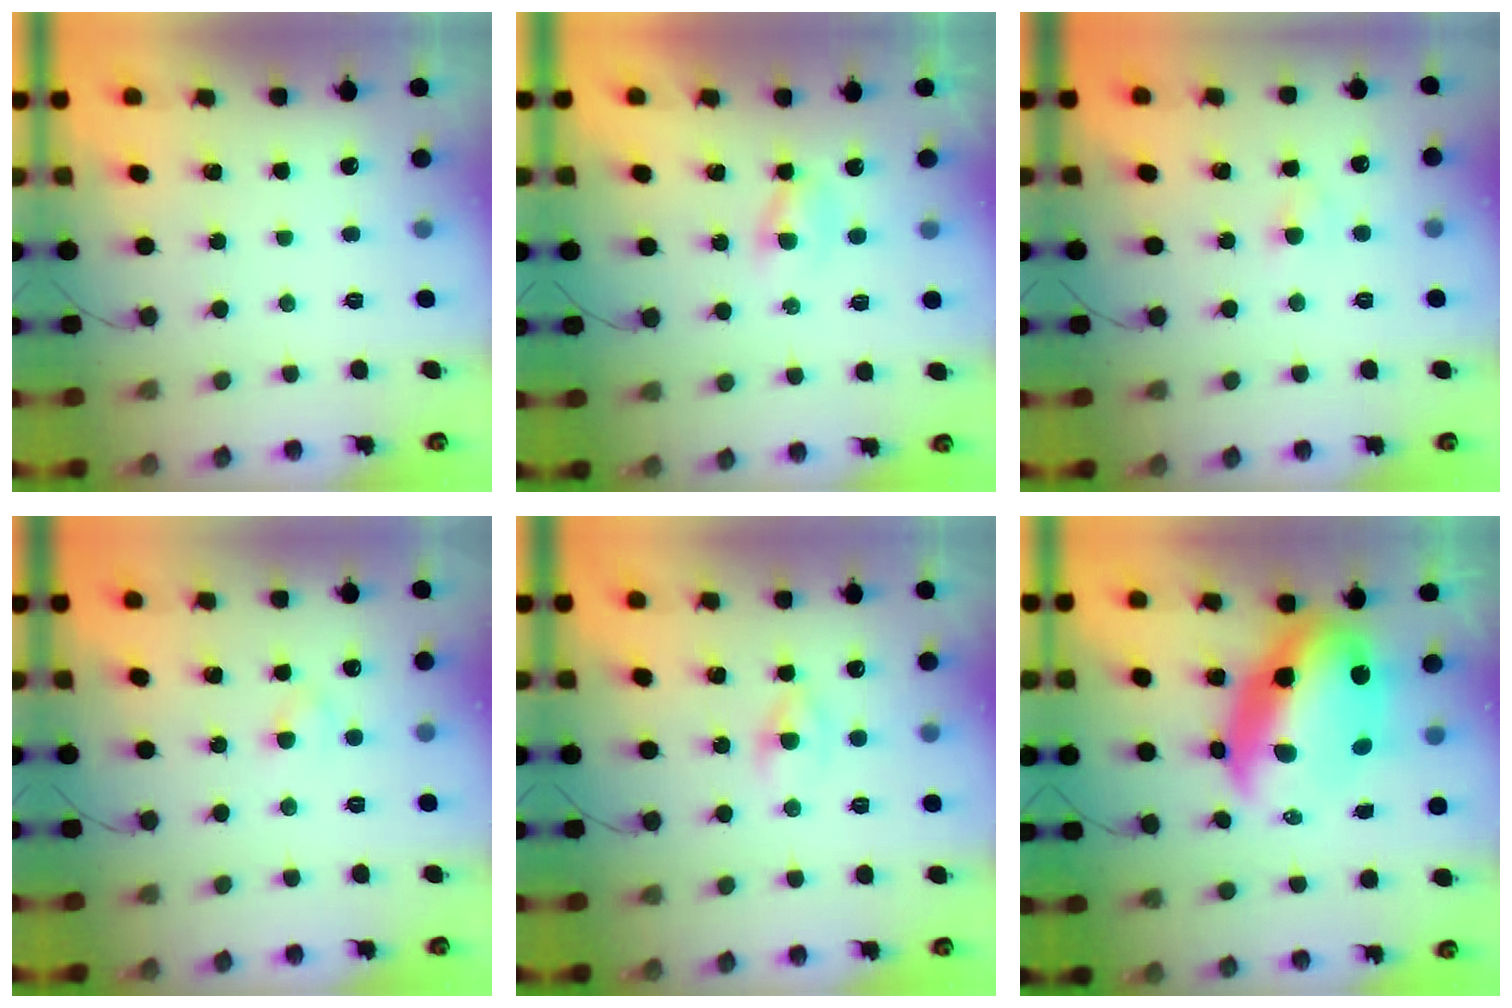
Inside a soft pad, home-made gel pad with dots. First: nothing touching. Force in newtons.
{"total": 1.3, "press": 1.1, "slide": 0.7}
{"total": 2.9, "press": 2.7, "slide": 1.2}
{"total": 2.8, "press": 2.6, "slide": 1.2}
{"total": 1.8, "press": 1.5, "slide": 1.0}
{"total": 16.2, "press": 15.9, "slide": 3.1}